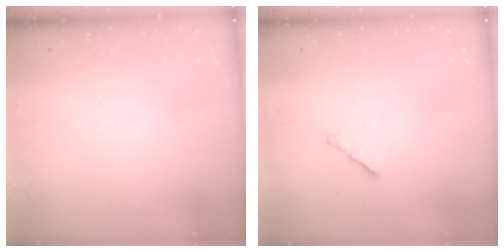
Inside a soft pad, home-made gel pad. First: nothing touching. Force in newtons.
{"total": 2.3, "press": 2.2, "slide": 0.7}